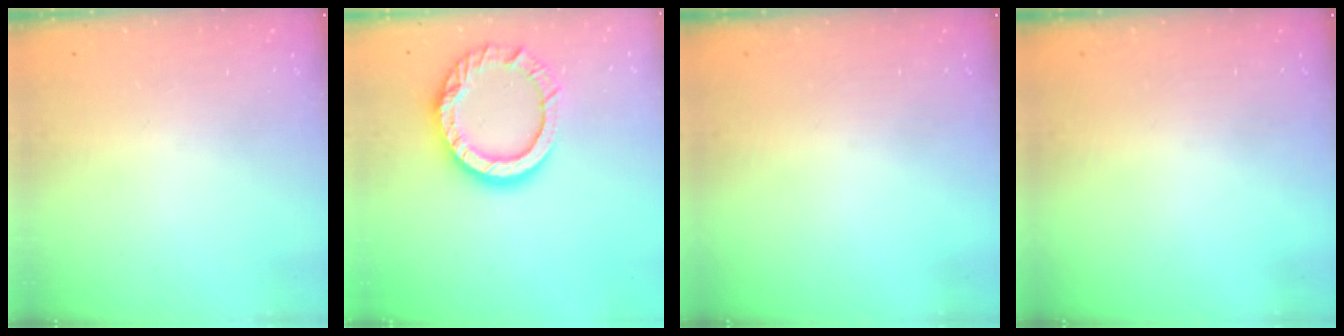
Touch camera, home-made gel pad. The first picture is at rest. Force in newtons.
{"total": 13.9, "press": 13.9, "slide": 1.0}
{"total": 0.0}
{"total": 0.0}